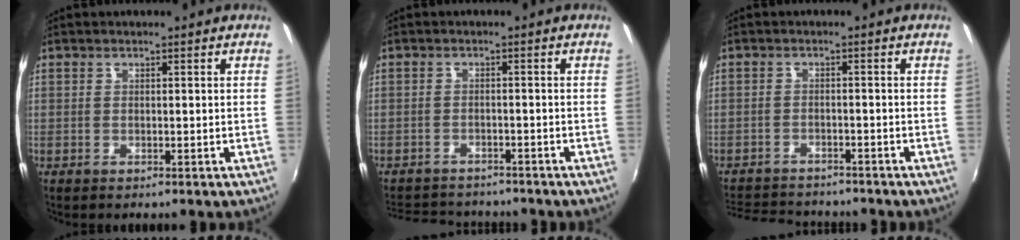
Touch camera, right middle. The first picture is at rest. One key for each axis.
{"total": 9.9, "fx": -8.8, "fy": 3.4, "fz": 2.8, "tx": -0.076, "ty": -0.002, "tz": -0.132}
{"total": 10.7, "fx": -9.7, "fy": 3.4, "fz": 3.2, "tx": -0.089, "ty": -0.003, "tz": -0.151}